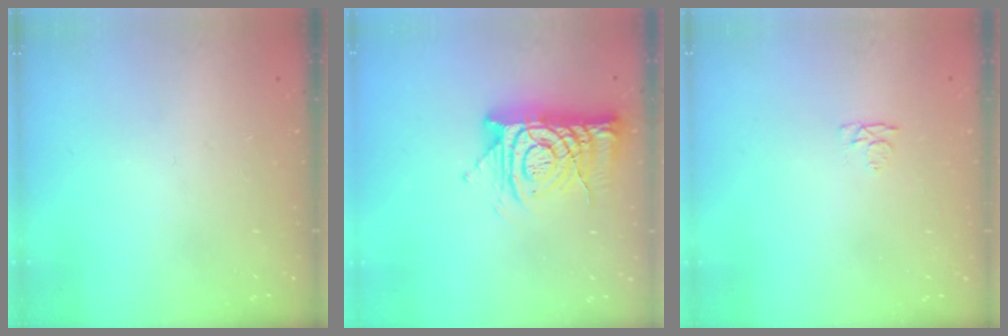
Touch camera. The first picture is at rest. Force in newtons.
{"total": 13.4, "press": 13.4, "slide": 1.3}
{"total": 3.2, "press": 3.1, "slide": 0.5}